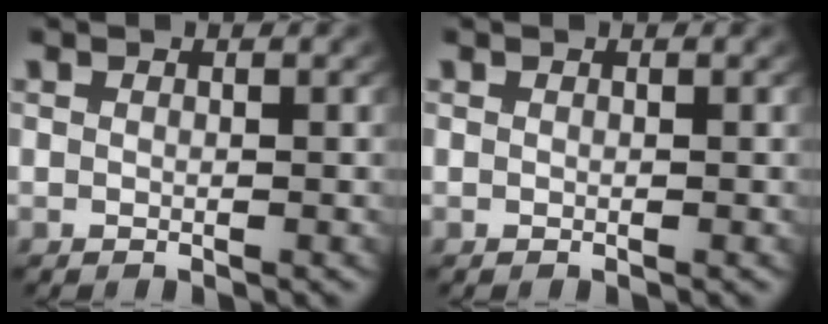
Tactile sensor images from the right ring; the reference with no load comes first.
{"total": 0.0}